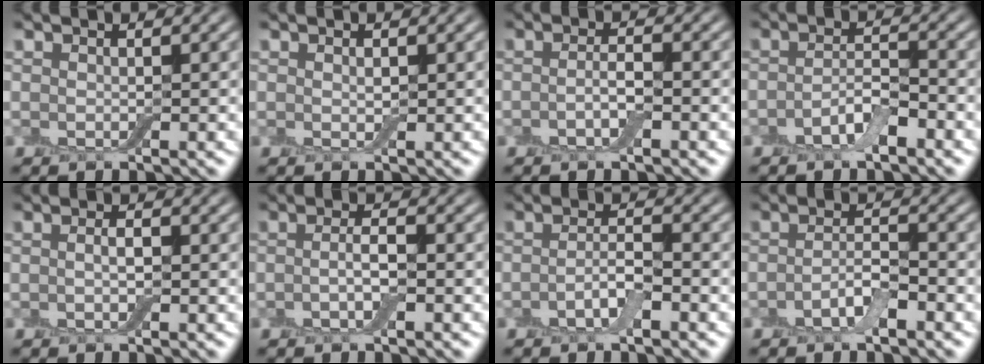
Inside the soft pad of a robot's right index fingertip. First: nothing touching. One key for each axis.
{"total": 0.6, "fx": 0.2, "fy": 0.3, "fz": 0.5, "tx": -0.009, "ty": 0.000, "tz": 0.002}
{"total": 1.7, "fx": -0.6, "fy": 0.4, "fz": 1.6, "tx": -0.030, "ty": 0.002, "tz": -0.016}
{"total": 2.9, "fx": -1.6, "fy": 1.0, "fz": 2.3, "tx": -0.044, "ty": 0.006, "tz": -0.034}
{"total": 1.1, "fx": -0.1, "fy": 0.3, "fz": 1.1, "tx": -0.021, "ty": -0.001, "tz": -0.003}
{"total": 2.0, "fx": -0.5, "fy": 0.5, "fz": 1.9, "tx": -0.036, "ty": 0.002, "tz": -0.014}
{"total": 2.3, "fx": -1.1, "fy": 0.6, "fz": 1.9, "tx": -0.037, "ty": 0.006, "tz": -0.025}
{"total": 2.6, "fx": -1.3, "fy": 0.8, "fz": 2.1, "tx": -0.042, "ty": 0.006, "tz": -0.030}